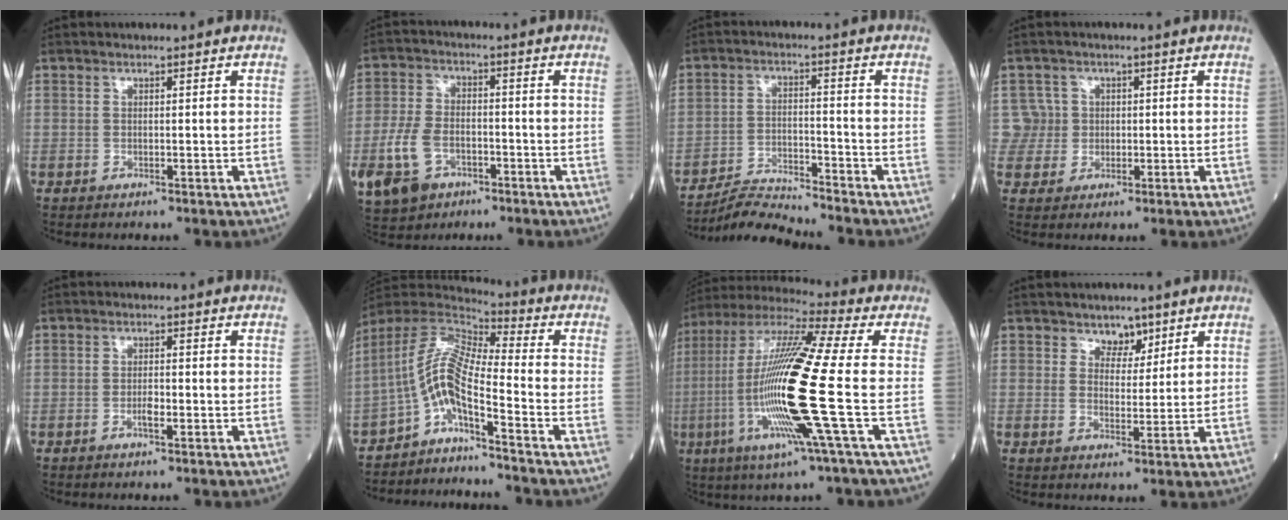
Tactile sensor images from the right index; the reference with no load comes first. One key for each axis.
{"total": 9.6, "fx": -4.1, "fy": 6.3, "fz": 6.0, "tx": -0.147, "ty": 0.002, "tz": -0.067}
{"total": 6.2, "fx": -6.1, "fy": -1.3, "fz": -0.2, "tx": -0.004, "ty": -0.008, "tz": -0.110}
{"total": 3.5, "fx": 0.5, "fy": 3.4, "fz": -0.6, "tx": 0.027, "ty": 0.010, "tz": 0.007}
{"total": 1.8, "fx": -0.7, "fy": 0.3, "fz": 1.6, "tx": -0.030, "ty": 0.002, "tz": -0.012}
{"total": 8.9, "fx": -4.9, "fy": 0.7, "fz": 7.5, "tx": -0.158, "ty": 0.024, "tz": -0.092}
{"total": 20.3, "fx": -3.9, "fy": -0.4, "fz": 20.0, "tx": -0.424, "ty": -0.019, "tz": -0.089}
{"total": 3.3, "fx": 2.5, "fy": 1.9, "fz": 1.0, "tx": -0.009, "ty": -0.002, "tz": 0.043}